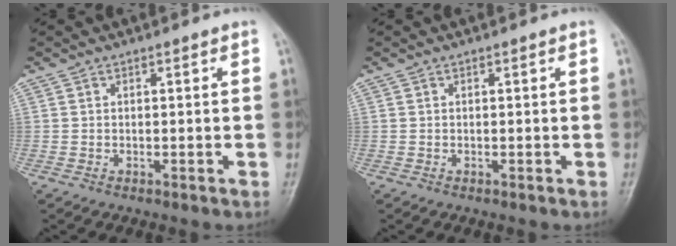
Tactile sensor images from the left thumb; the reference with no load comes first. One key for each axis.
{"total": 0.0}